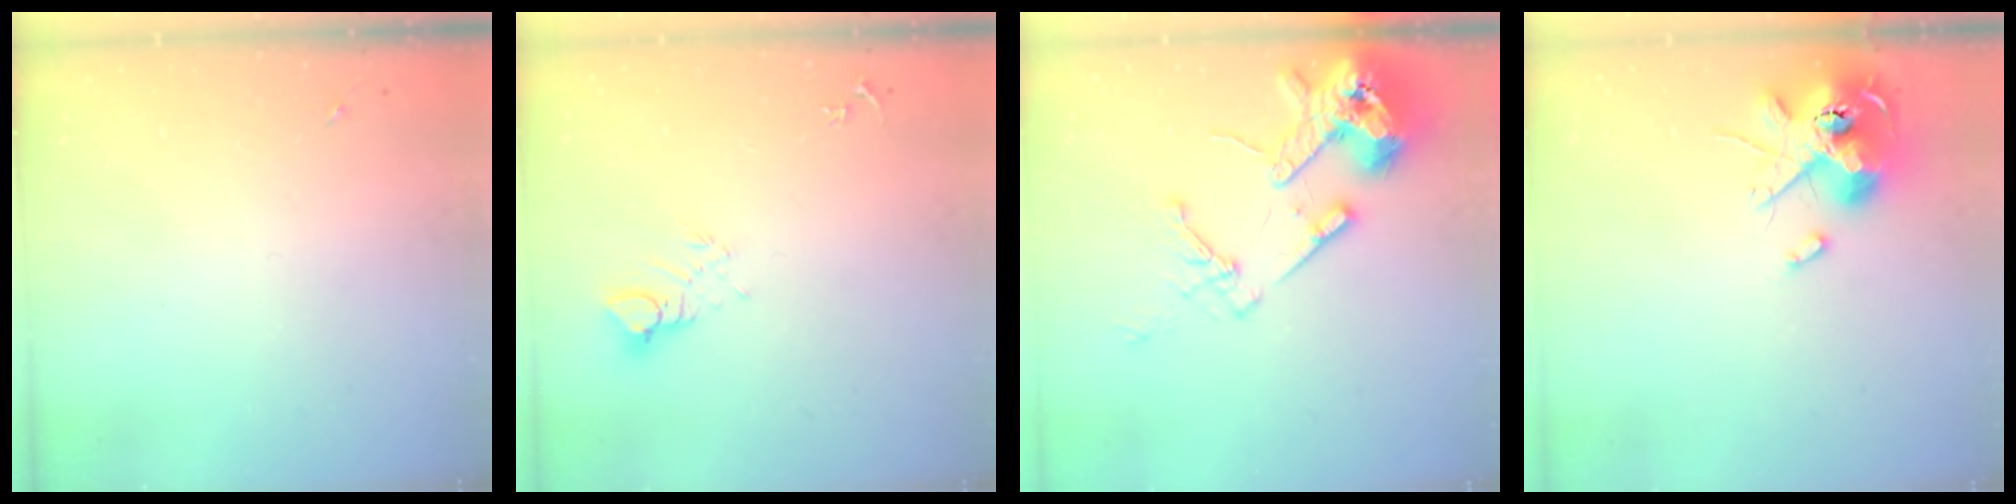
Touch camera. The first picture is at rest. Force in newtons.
{"total": 6.7, "press": 6.7, "slide": 0.4}
{"total": 16.3, "press": 16.1, "slide": 2.5}
{"total": 14.2, "press": 14.0, "slide": 2.0}